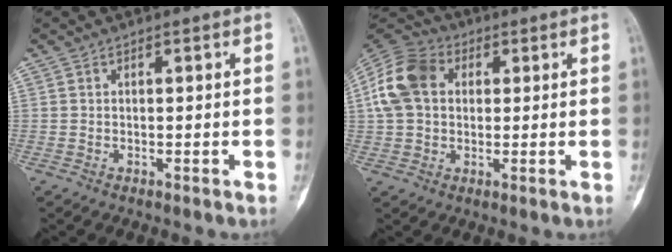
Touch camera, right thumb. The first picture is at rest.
{"total": 12.7, "force": [2.6, 9.4, 8.1], "torque": [-0.149, 0.024, 0.038]}